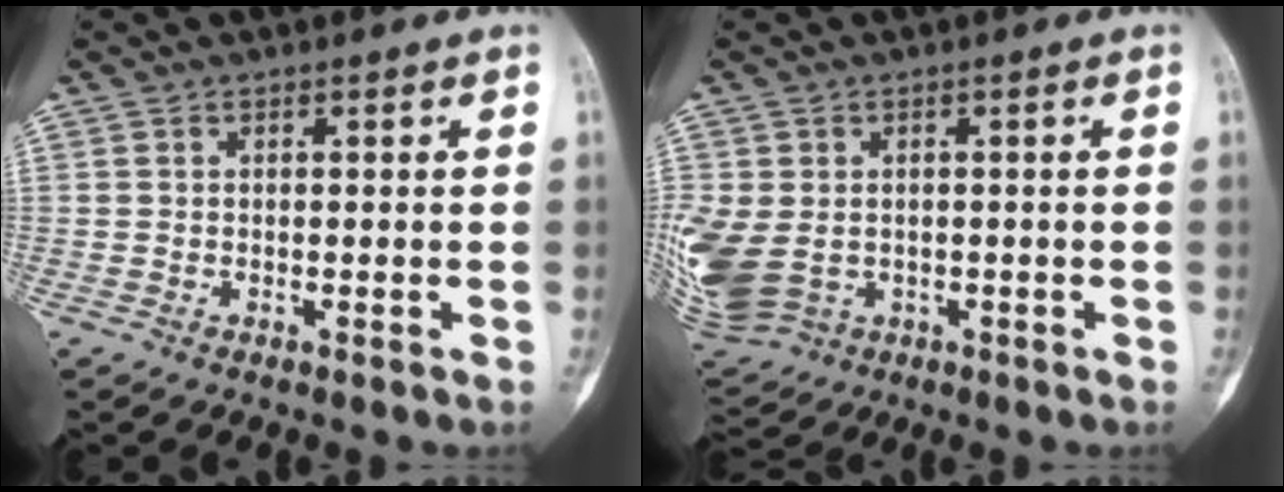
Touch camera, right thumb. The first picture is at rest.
{"total": 12.3, "force": [-1.5, 9.5, 7.7], "torque": [-0.203, -0.008, -0.007]}